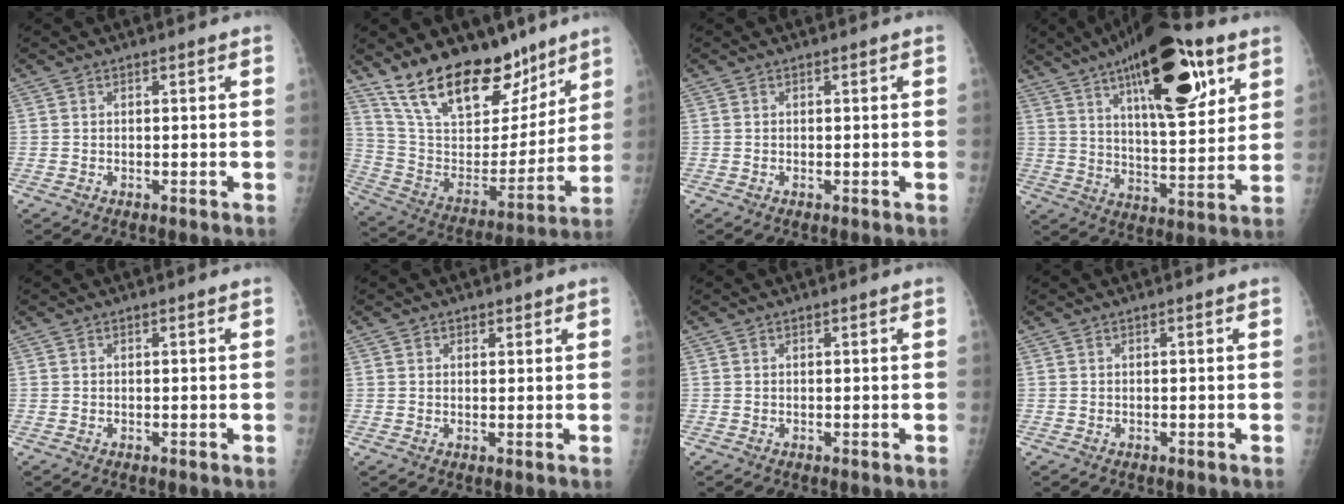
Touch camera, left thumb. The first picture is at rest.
{"total": 23.9, "force": [17.4, 10.8, 12.3], "torque": [-0.167, -0.082, 0.300]}
{"total": 0.0}
{"total": 24.6, "force": [12.2, 8.7, 19.5], "torque": [-0.280, -0.033, 0.193]}
{"total": 0.0}
{"total": 1.7, "force": [1.0, 1.4, -0.1], "torque": [0.024, -0.003, 0.006]}
{"total": 0.0}
{"total": 0.0}